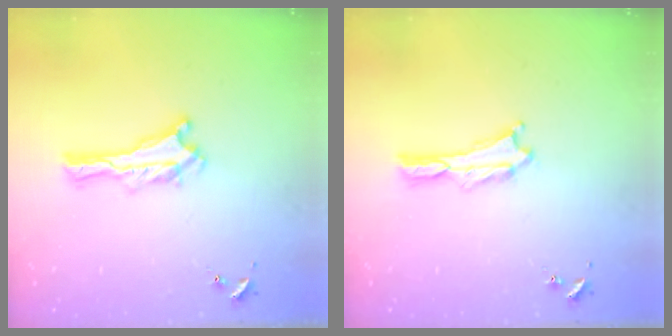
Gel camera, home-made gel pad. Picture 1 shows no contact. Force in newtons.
{"total": 0.5, "press": 0.5, "slide": 0.2}